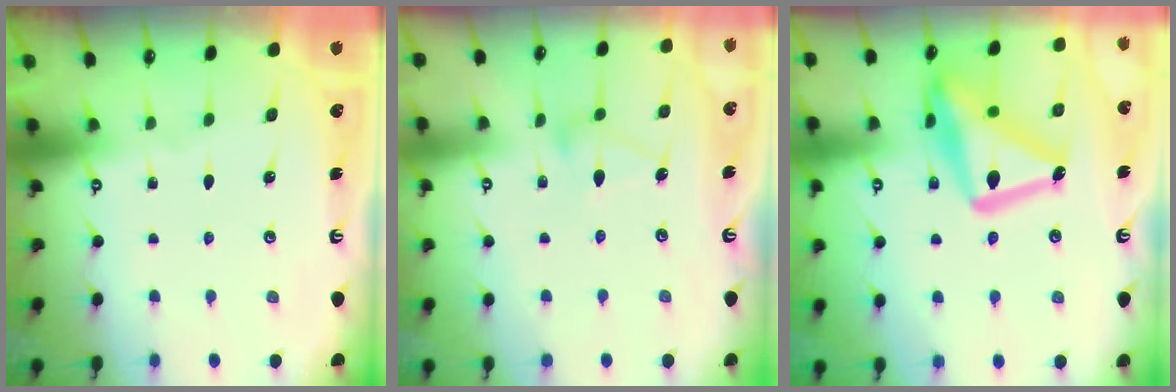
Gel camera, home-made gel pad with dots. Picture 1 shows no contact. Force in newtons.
{"total": 8.1, "press": 8.1, "slide": 0.3}
{"total": 20.4, "press": 20.4, "slide": 1.4}